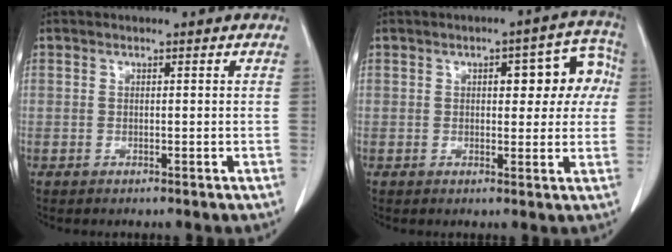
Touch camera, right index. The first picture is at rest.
{"total": 8.5, "force": [1.8, 3.7, 7.4], "torque": [-0.069, 0.036, 0.018]}